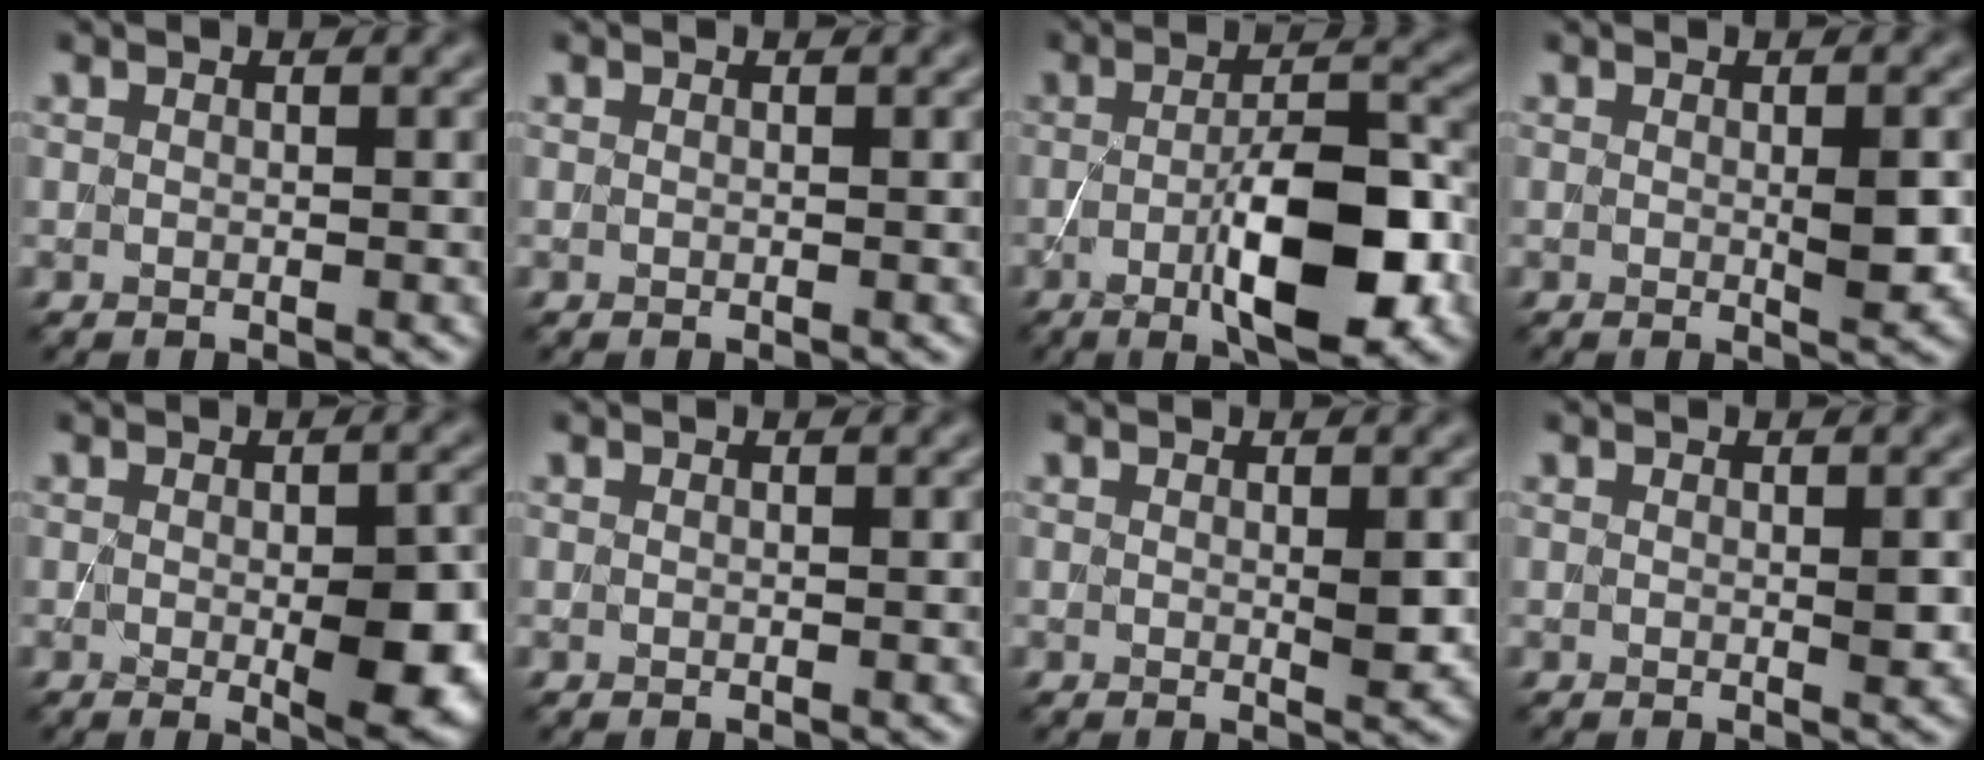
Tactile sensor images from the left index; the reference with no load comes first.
{"total": 0.0}
{"total": 8.6, "force": [-2.6, 2.4, 7.8], "torque": [-0.126, 0.003, -0.042]}
{"total": 2.2, "force": [0.0, 0.4, 2.1], "torque": [-0.032, -0.005, 0.000]}
{"total": 5.0, "force": [-0.6, 1.5, 4.8], "torque": [-0.068, -0.009, -0.005]}
{"total": 0.0}
{"total": 1.5, "force": [0.1, 0.3, 1.5], "torque": [-0.020, -0.004, 0.000]}
{"total": 0.9, "force": [0.1, 0.2, 0.9], "torque": [-0.013, -0.004, 0.000]}